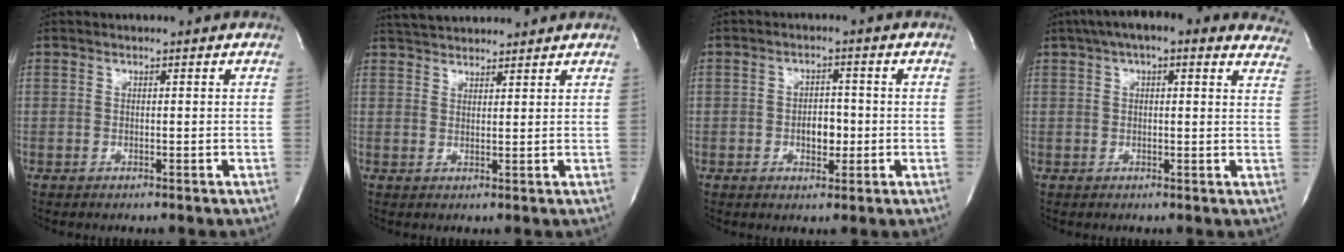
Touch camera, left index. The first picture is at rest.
{"total": 6.9, "force": [6.5, 1.4, 1.9], "torque": [-0.038, 0.034, 0.106]}
{"total": 3.5, "force": [-1.0, 2.0, 2.7], "torque": [-0.043, -0.001, -0.010]}
{"total": 16.2, "force": [12.6, 4.6, 9.1], "torque": [-0.126, 0.042, 0.146]}